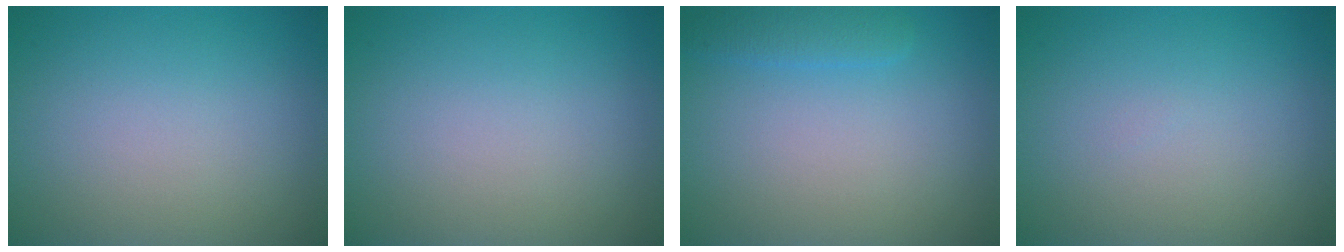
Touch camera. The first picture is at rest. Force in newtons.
{"total": 0.0}
{"total": 1.5, "press": 1.5, "slide": 0.2}
{"total": 0.0}